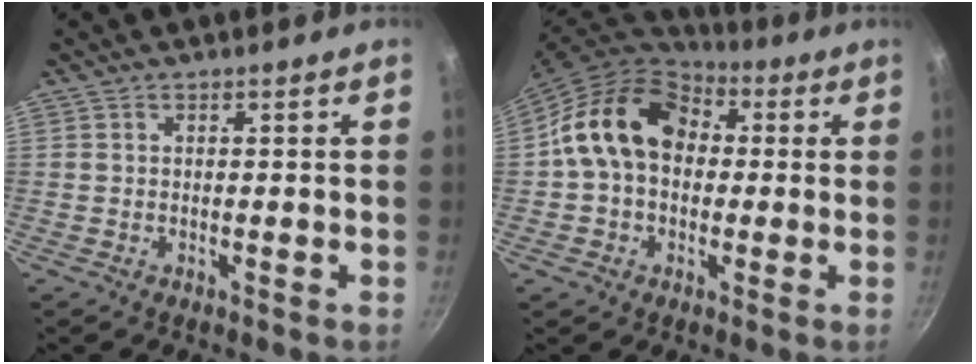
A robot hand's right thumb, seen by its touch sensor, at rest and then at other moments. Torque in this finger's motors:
{"motor_torque": [1.63, 3.03, 1.07, -0.74, 0.20]}